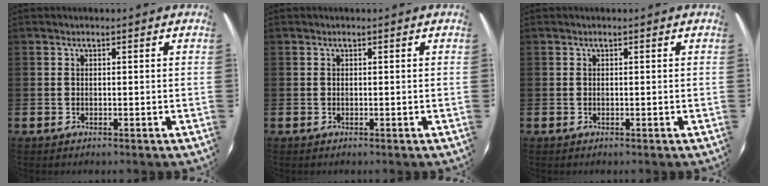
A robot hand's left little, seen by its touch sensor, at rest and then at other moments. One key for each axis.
{"total": 0.0}
{"total": 0.0}